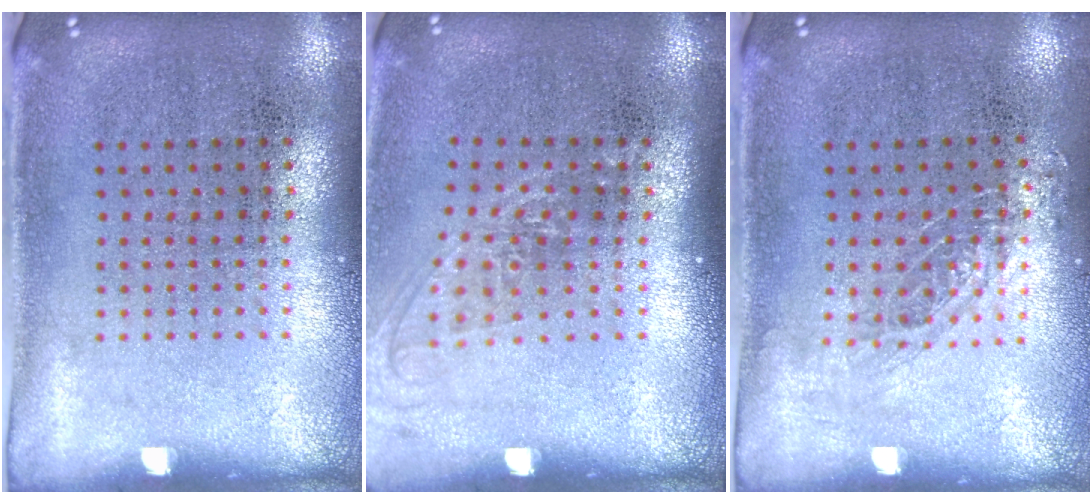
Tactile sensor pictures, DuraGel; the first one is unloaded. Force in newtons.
{"total": 1.3, "press": 1.0, "slide": 0.8}
{"total": 0.9, "press": 0.8, "slide": 0.2}